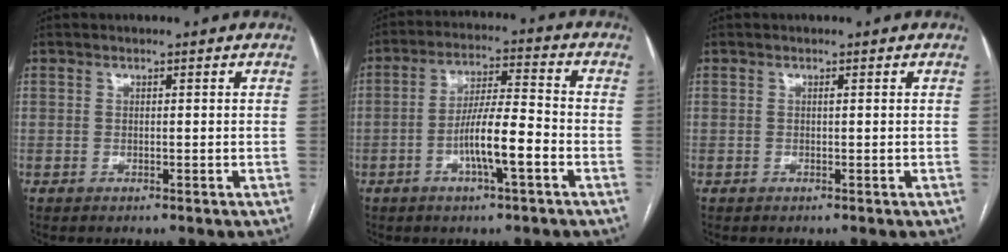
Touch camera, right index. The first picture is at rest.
{"total": 8.7, "force": [-3.2, 0.9, 8.0], "torque": [-0.152, 0.008, -0.055]}
{"total": 0.0}